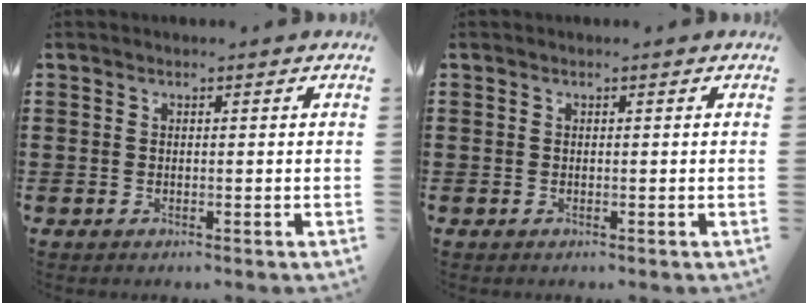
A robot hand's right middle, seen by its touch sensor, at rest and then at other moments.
{"total": 0.0}